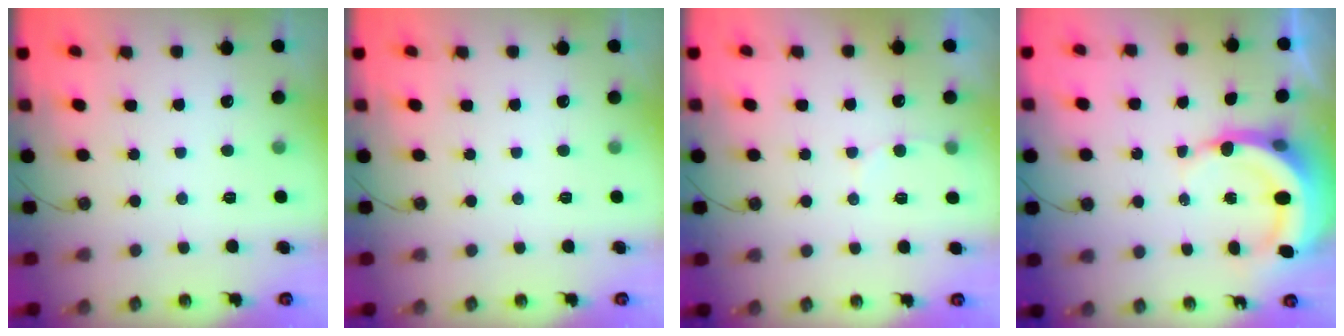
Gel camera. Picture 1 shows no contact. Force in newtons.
{"total": 0.0}
{"total": 5.1, "press": 5.1, "slide": 0.5}
{"total": 8.0, "press": 7.8, "slide": 2.0}